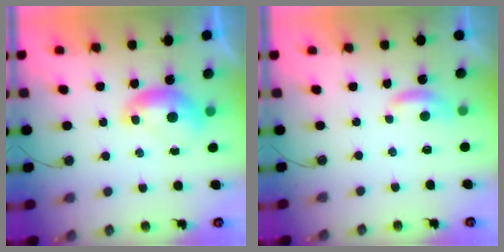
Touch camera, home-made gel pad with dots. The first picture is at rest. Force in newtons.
{"total": 2.0, "press": 2.0, "slide": 0.4}